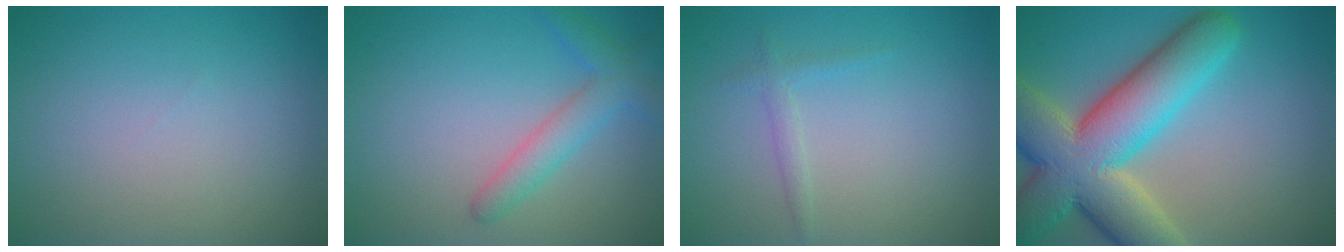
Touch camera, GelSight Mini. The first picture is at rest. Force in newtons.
{"total": 3.0, "press": 3.0, "slide": 0.2}
{"total": 1.2, "press": 1.2, "slide": 0.1}
{"total": 12.8, "press": 12.8, "slide": 0.8}